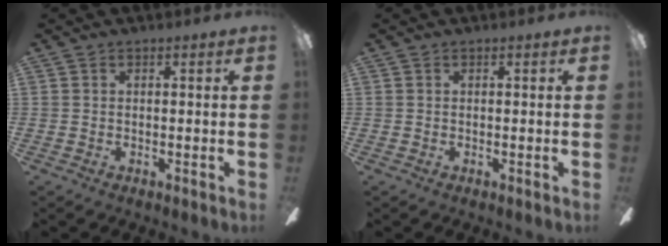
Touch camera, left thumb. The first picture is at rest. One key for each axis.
{"total": 0.0}